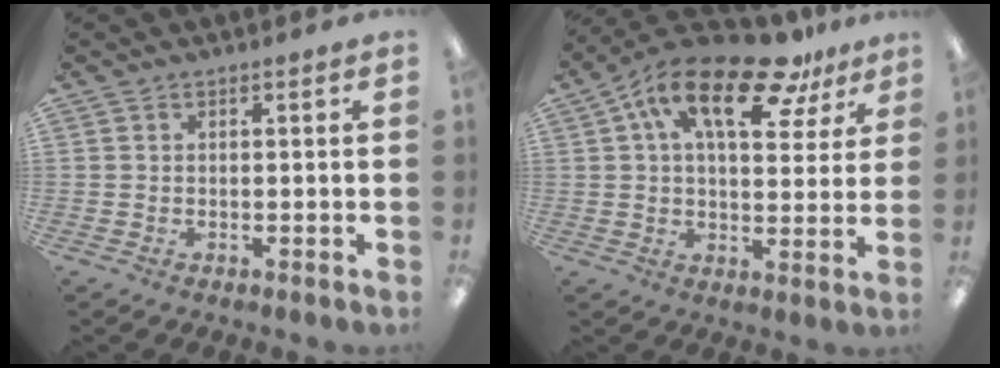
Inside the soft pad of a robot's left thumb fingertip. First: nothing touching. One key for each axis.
{"total": 19.2, "fx": 10.2, "fy": 8.5, "fz": 13.9, "tx": -0.236, "ty": -0.040, "tz": 0.167}